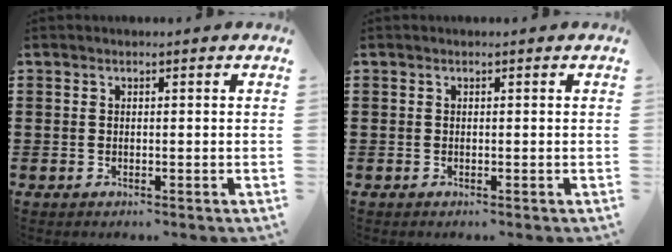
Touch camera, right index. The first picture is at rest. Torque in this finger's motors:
{"motor_torque": [0.00, 0.00, 0.01, -0.01]}